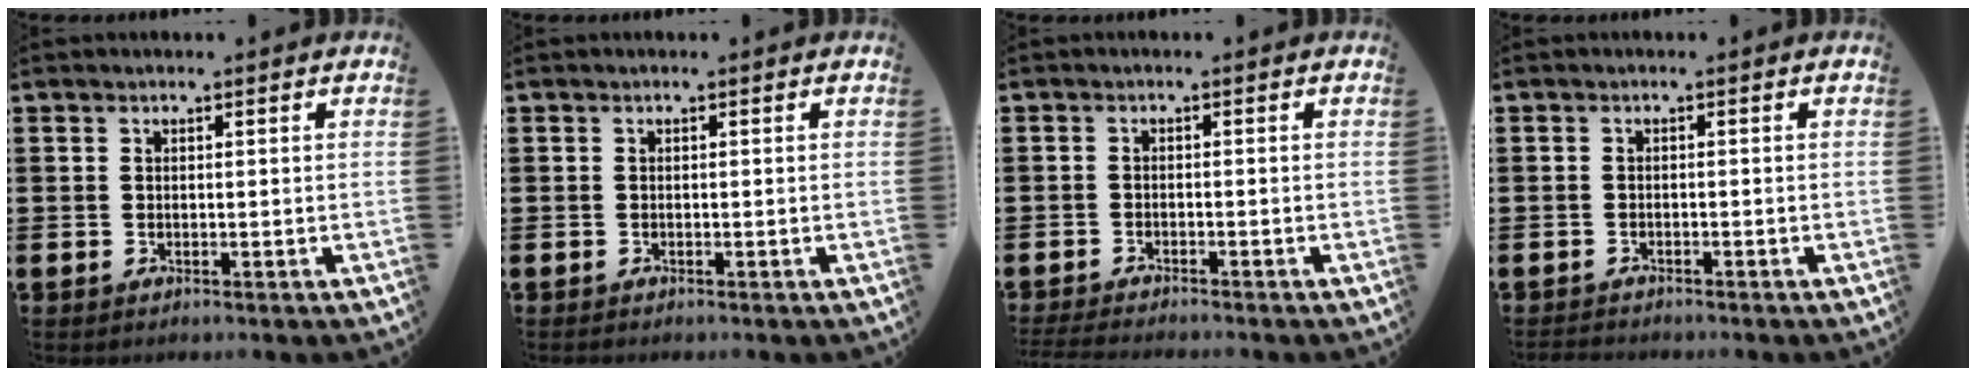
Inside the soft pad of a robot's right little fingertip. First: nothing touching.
{"total": 0.0}
{"total": 1.4, "force": [-1.3, -0.1, 0.3], "torque": [-0.005, 0.003, -0.027]}
{"total": 0.8, "force": [-0.8, 0.1, -0.1], "torque": [0.000, 0.000, -0.017]}